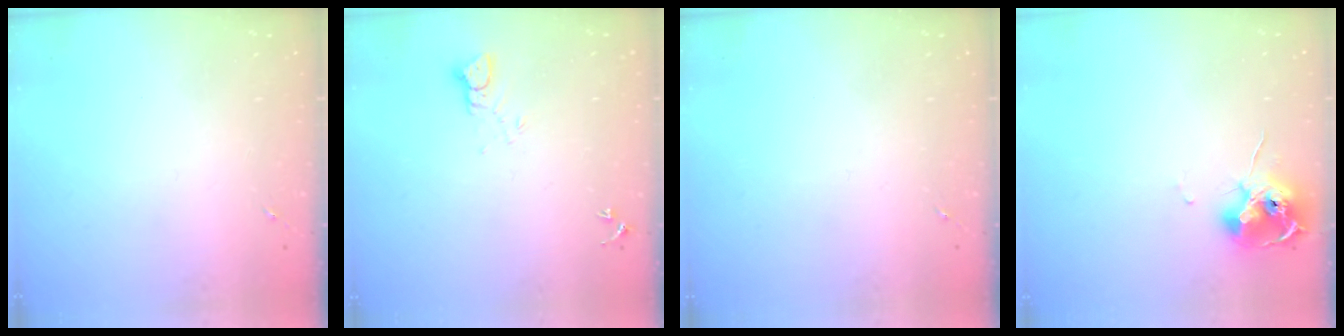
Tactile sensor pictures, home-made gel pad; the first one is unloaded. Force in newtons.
{"total": 3.5, "press": 3.5, "slide": 0.3}
{"total": 0.0}
{"total": 11.7, "press": 11.7, "slide": 0.7}